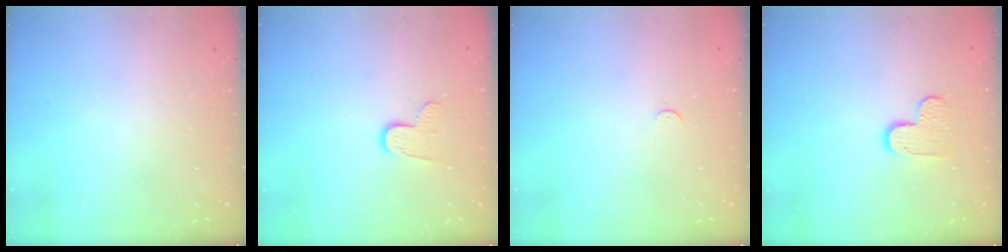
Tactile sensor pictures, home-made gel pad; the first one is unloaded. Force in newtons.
{"total": 7.7, "press": 7.7, "slide": 0.3}
{"total": 2.5, "press": 2.5, "slide": 0.3}
{"total": 6.2, "press": 6.2, "slide": 0.3}